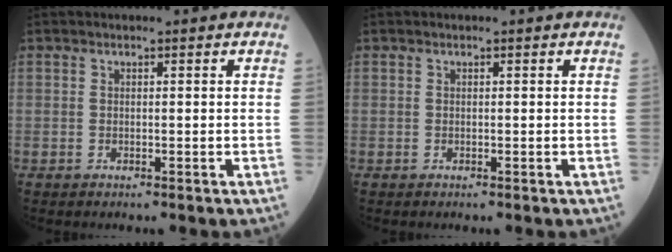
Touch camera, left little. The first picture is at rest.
{"total": 0.0}